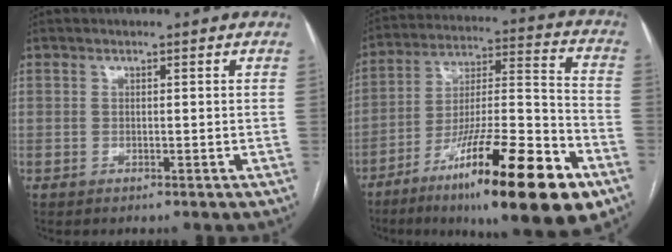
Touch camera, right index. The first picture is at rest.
{"total": 27.9, "force": [-15.1, 3.3, 23.2], "torque": [-0.327, -0.023, -0.244]}